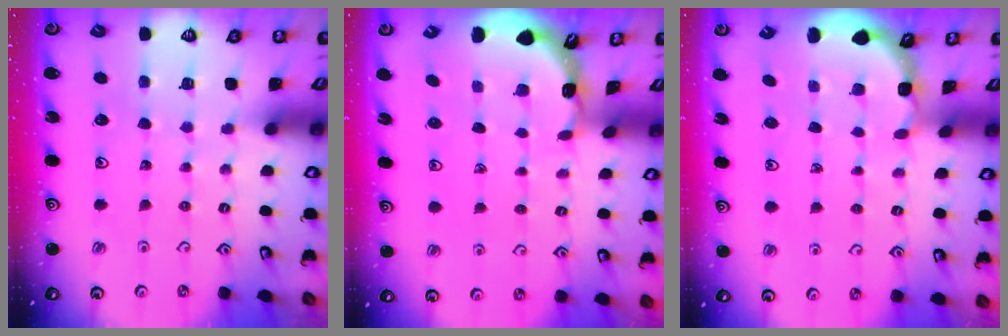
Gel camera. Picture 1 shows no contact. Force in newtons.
{"total": 1.8, "press": 1.8, "slide": 0.1}
{"total": 1.5, "press": 1.5, "slide": 0.2}